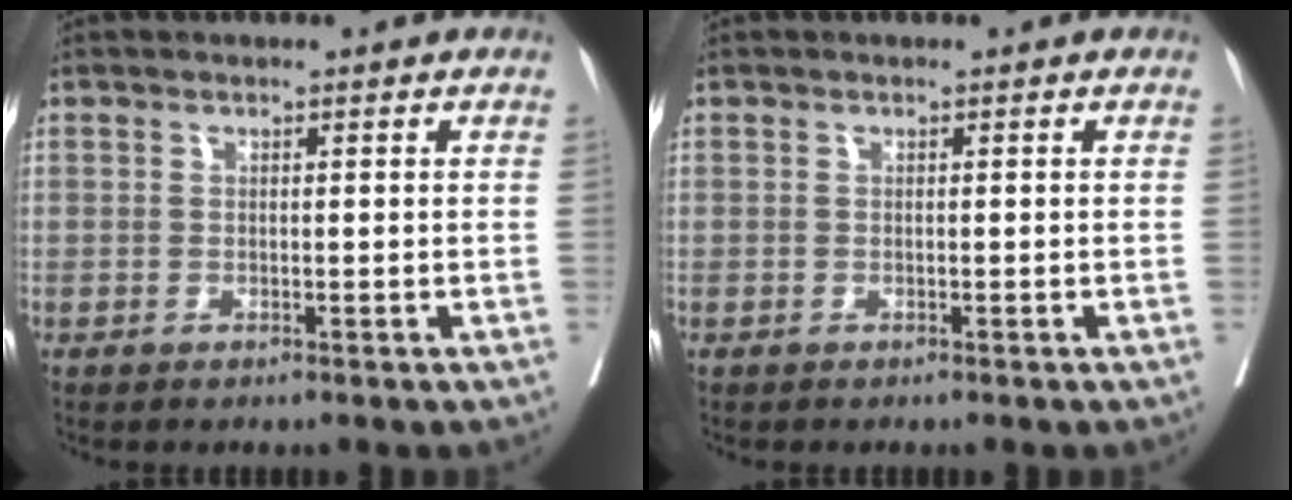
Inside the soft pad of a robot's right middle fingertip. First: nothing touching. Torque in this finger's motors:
{"motor_torque": [0.34, -0.22, -0.01, 0.00]}